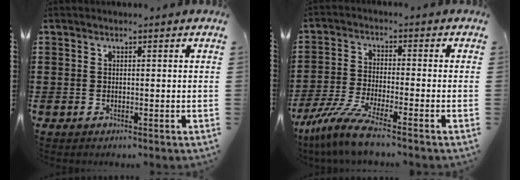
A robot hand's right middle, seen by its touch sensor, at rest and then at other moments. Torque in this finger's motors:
{"motor_torque": [1.54, -0.59, 0.28, 0.21]}